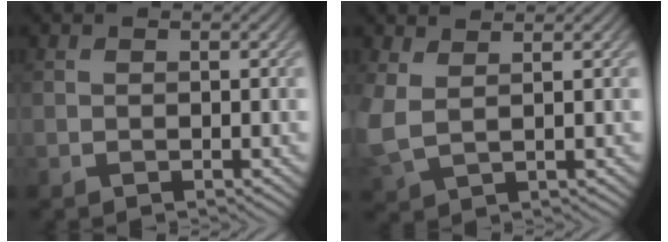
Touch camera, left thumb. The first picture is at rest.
{"total": 4.1, "force": [1.5, 2.0, 3.2], "torque": [-0.098, -0.005, 0.034]}